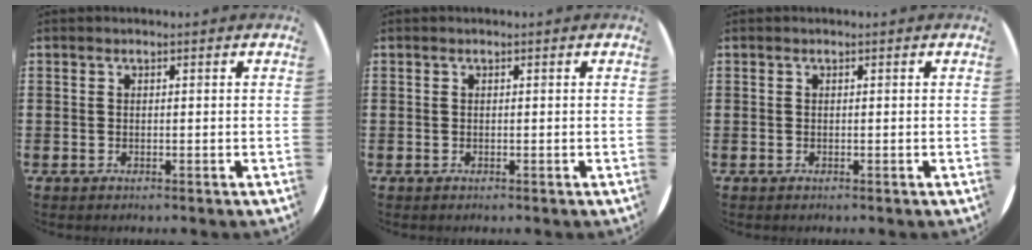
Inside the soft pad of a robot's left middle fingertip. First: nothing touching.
{"total": 0.0}
{"total": 0.0}